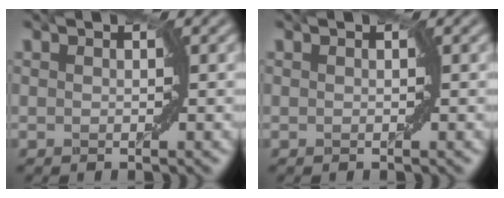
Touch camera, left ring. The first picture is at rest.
{"total": 0.0}